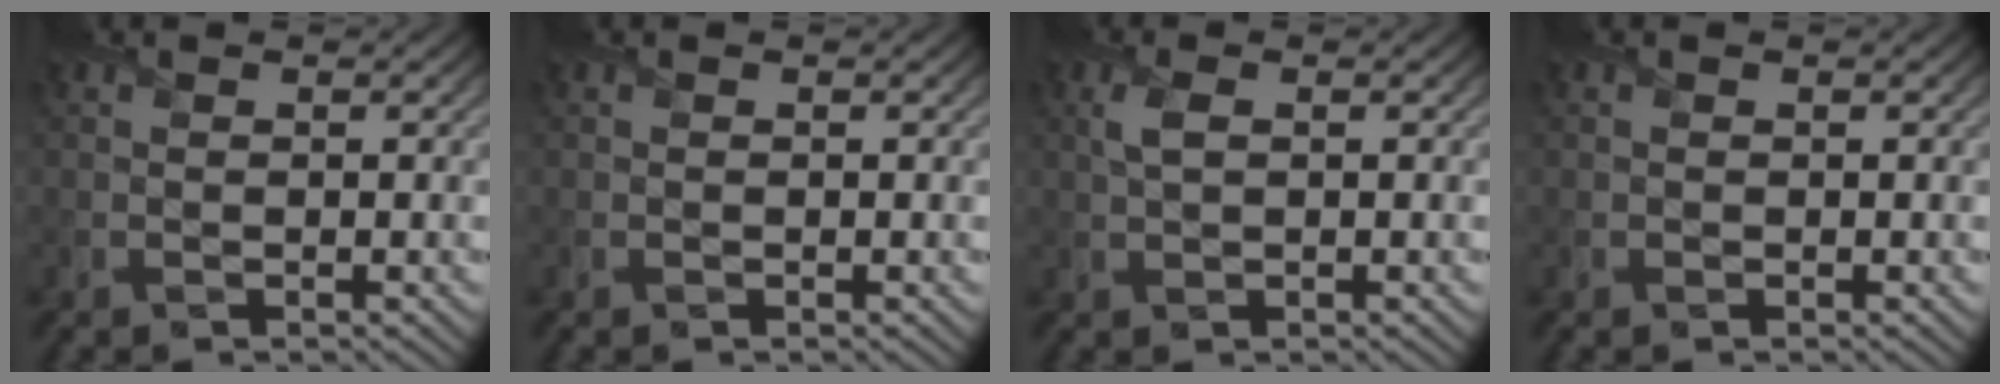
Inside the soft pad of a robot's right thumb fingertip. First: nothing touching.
{"total": 0.0}
{"total": 2.0, "force": [0.5, 0.9, 1.7], "torque": [-0.046, 0.001, 0.010]}
{"total": 0.0}